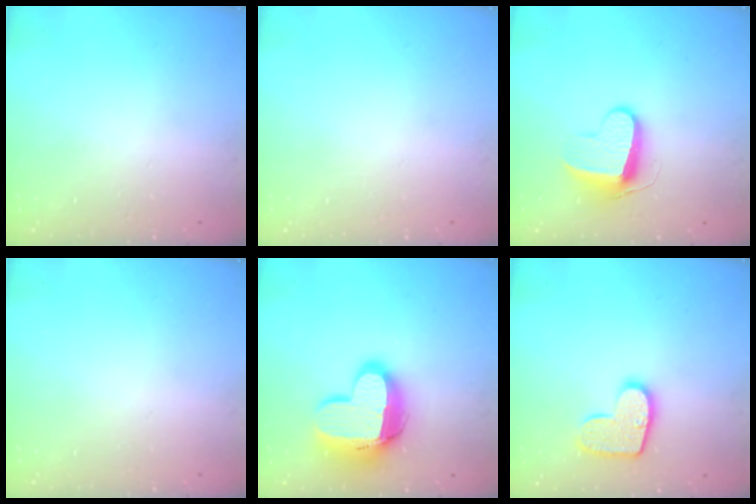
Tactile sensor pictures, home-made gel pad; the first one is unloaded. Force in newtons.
{"total": 0.0}
{"total": 9.4, "press": 9.4, "slide": 0.5}
{"total": 0.0}
{"total": 15.3, "press": 15.2, "slide": 1.2}
{"total": 12.5, "press": 12.5, "slide": 0.7}